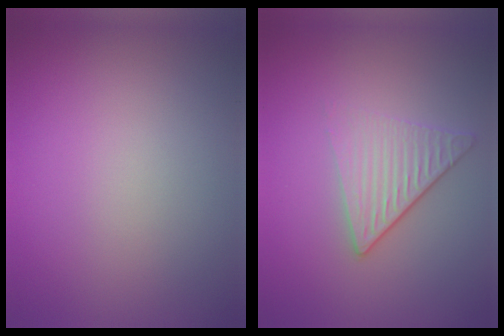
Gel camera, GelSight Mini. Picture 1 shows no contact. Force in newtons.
{"total": 3.5, "press": 2.8, "slide": 2.2}